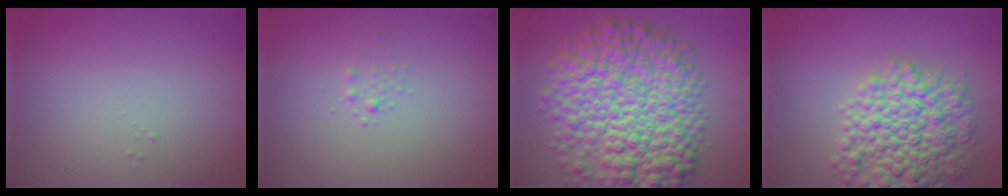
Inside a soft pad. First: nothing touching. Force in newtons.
{"total": 0.6, "press": 0.6, "slide": 0.0}
{"total": 13.7, "press": 13.7, "slide": 0.3}
{"total": 8.2, "press": 8.2, "slide": 0.3}